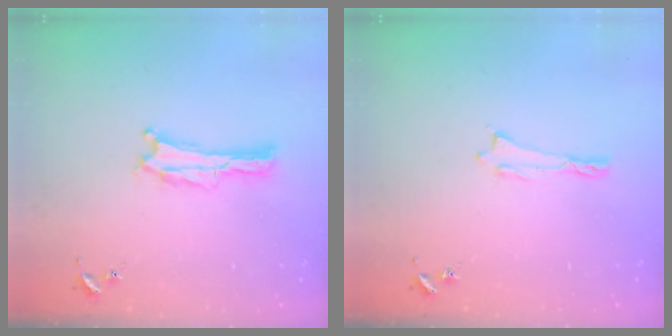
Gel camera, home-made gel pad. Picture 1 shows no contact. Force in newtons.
{"total": 0.0}